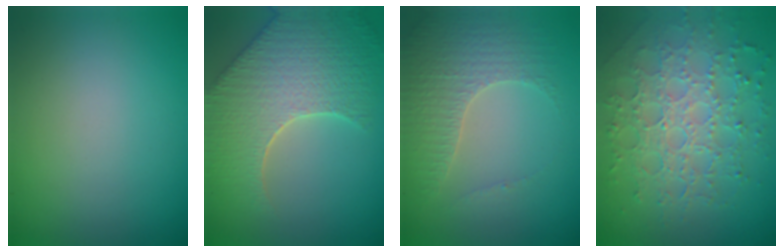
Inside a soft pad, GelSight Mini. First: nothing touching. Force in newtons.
{"total": 9.0, "press": 6.4, "slide": 6.3}
{"total": 3.4, "press": 3.4, "slide": 0.6}
{"total": 7.0, "press": 5.0, "slide": 4.9}